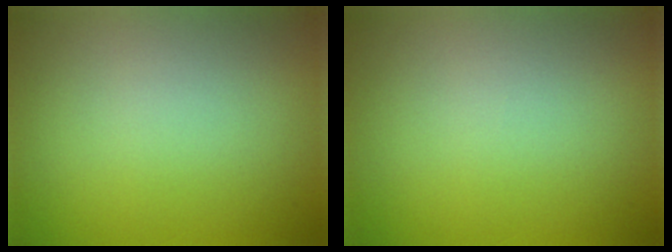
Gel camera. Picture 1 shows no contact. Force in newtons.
{"total": 0.0}